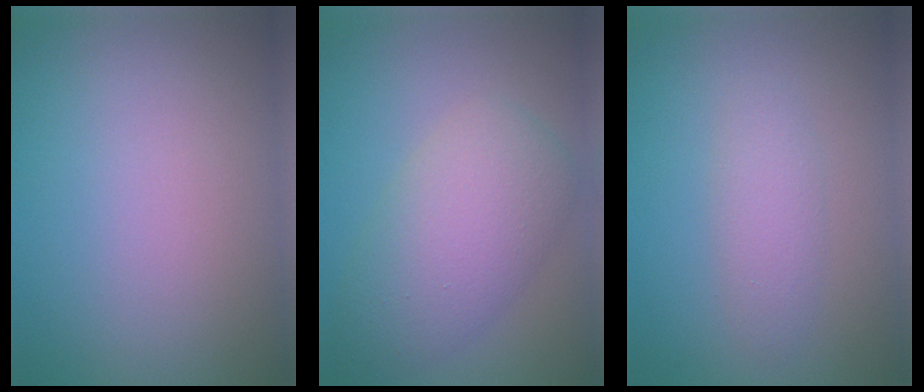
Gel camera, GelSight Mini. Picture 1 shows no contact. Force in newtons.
{"total": 6.5, "press": 6.5, "slide": 0.1}
{"total": 2.0, "press": 2.0, "slide": 0.1}